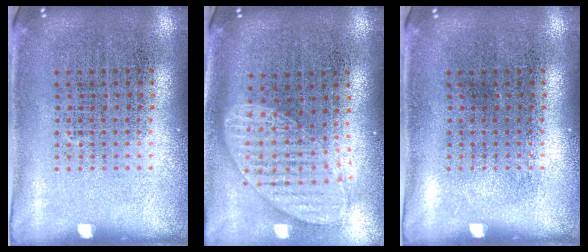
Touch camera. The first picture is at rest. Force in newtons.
{"total": 1.5, "press": 1.3, "slide": 0.8}
{"total": 0.0}